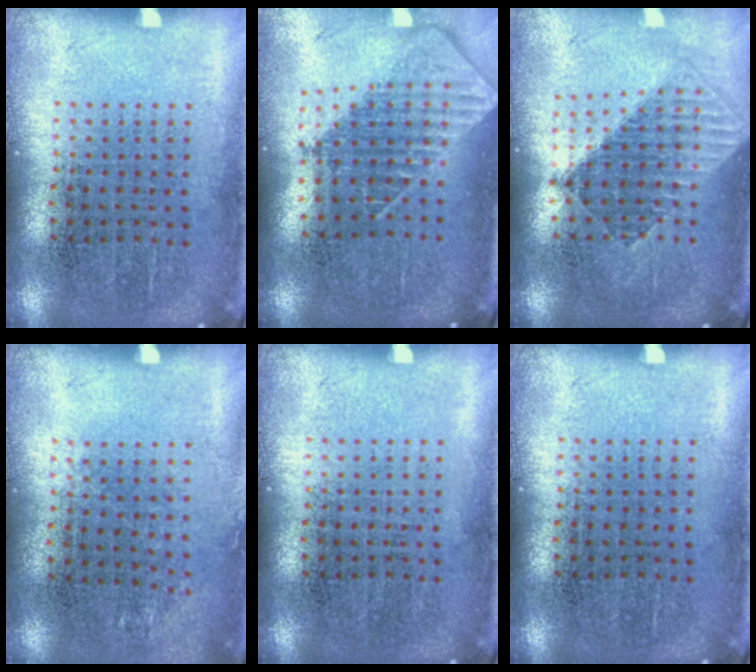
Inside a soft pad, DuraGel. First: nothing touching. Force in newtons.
{"total": 2.0, "press": 1.5, "slide": 1.3}
{"total": 1.5, "press": 1.3, "slide": 0.8}
{"total": 0.8, "press": 0.6, "slide": 0.5}
{"total": 0.0}
{"total": 0.0}